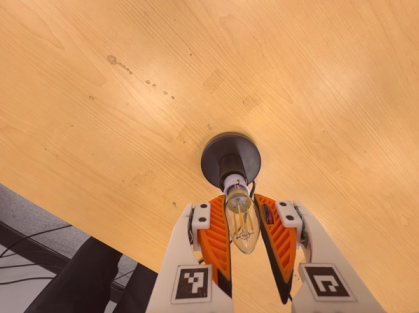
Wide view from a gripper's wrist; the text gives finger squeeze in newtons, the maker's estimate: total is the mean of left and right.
{"total": 12.3, "left": 12.4, "right": 12.2}